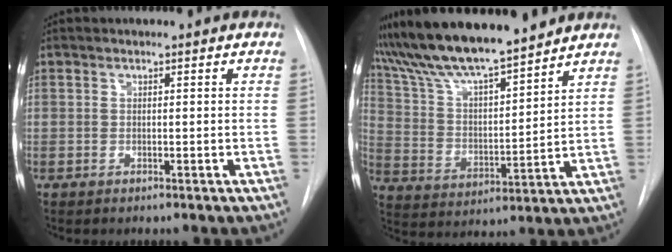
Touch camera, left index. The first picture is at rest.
{"total": 16.5, "force": [14.3, 1.6, 7.9], "torque": [-0.147, 0.010, 0.258]}